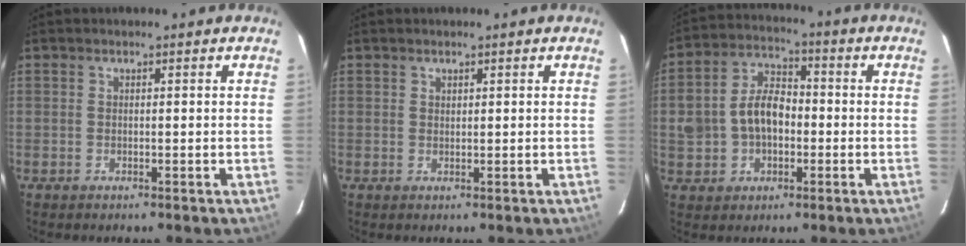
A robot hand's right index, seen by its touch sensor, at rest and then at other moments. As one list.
[{"total": 0.6, "force": [0.5, 0.4, 0.1], "torque": [-0.001, 0.002, 0.010]}, {"total": 10.5, "force": [-1.2, 7.5, 7.2], "torque": [-0.150, 0.023, -0.014]}]